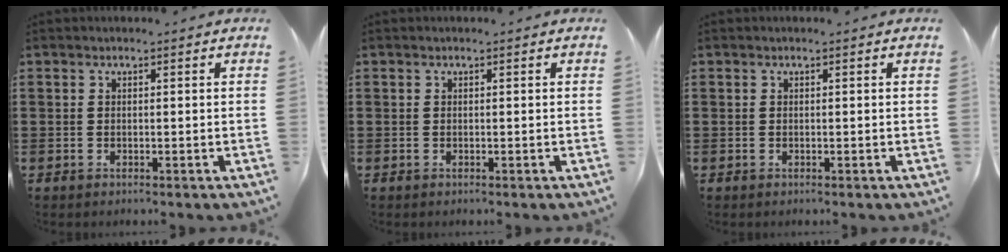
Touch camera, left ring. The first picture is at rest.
{"total": 0.0}
{"total": 0.0}